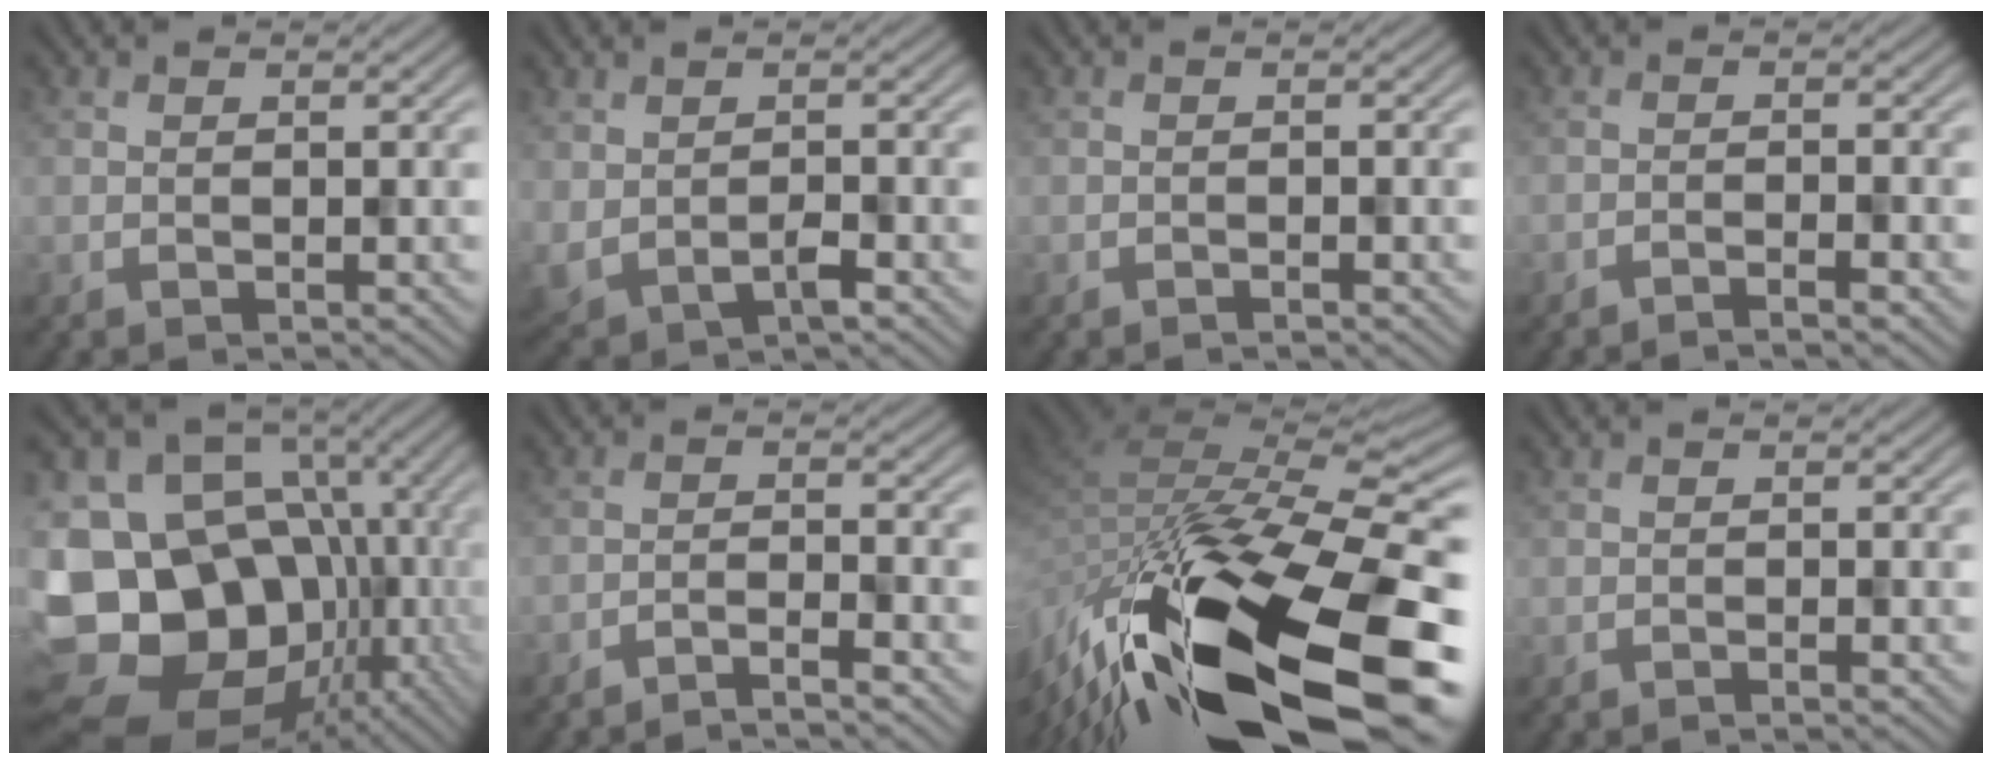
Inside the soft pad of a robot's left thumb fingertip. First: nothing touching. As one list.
[{"total": 1.7, "force": [-0.3, 1.2, 1.2], "torque": [-0.043, -0.009, 0.005]}, {"total": 1.0, "force": [-0.9, 0.0, 0.4], "torque": [-0.005, 0.005, -0.015]}, {"total": 3.0, "force": [-2.6, 0.0, 1.5], "torque": [-0.025, 0.015, -0.048]}, {"total": 20.4, "force": [-5.5, 17.1, 9.8], "torque": [-0.214, -0.022, -0.072]}, {"total": 4.4, "force": [-4.0, 0.2, 1.9], "torque": [-0.030, 0.020, -0.070]}, {"total": 19.4, "force": [-9.1, 8.6, 14.8], "torque": [-0.317, -0.044, -0.126]}, {"total": 1.3, "force": [-1.1, 0.0, 0.7], "torque": [-0.010, 0.006, -0.019]}]